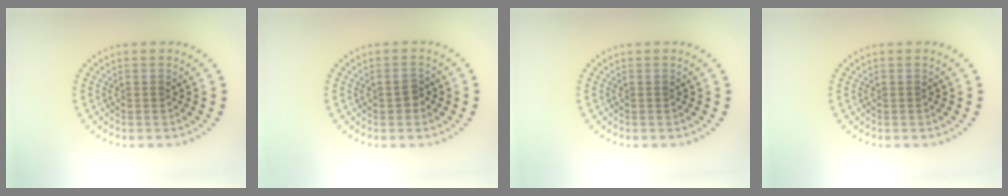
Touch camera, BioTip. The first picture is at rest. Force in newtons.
{"total": 1.4, "press": 1.4, "slide": 0.1}
{"total": 0.0}
{"total": 0.0}